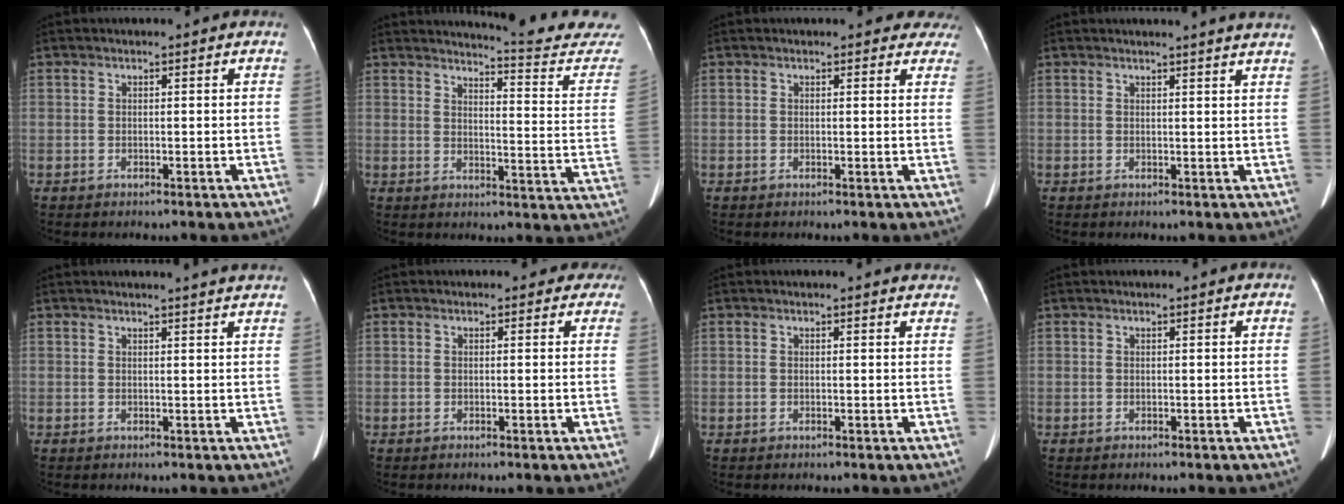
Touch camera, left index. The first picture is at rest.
{"total": 15.7, "force": [15.5, -0.4, 2.3], "torque": [-0.020, -0.116, 0.161]}
{"total": 5.8, "force": [5.2, 2.3, 1.2], "torque": [0.016, -0.007, 0.032]}
{"total": 6.2, "force": [5.8, -0.7, 2.1], "torque": [-0.023, 0.002, 0.046]}
{"total": 5.4, "force": [5.1, -0.6, 1.8], "torque": [-0.021, 0.005, 0.043]}
{"total": 2.8, "force": [2.1, 1.8, 0.1], "torque": [0.018, -0.006, 0.003]}
{"total": 2.9, "force": [2.9, 0.4, 0.4], "torque": [-0.009, -0.003, 0.015]}
{"total": 0.7, "force": [0.6, -0.1, 0.3], "torque": [-0.002, 0.012, 0.013]}